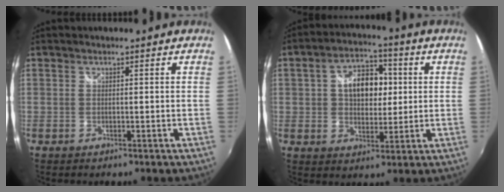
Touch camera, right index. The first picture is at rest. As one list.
[{"total": 10.5, "force": [1.6, 6.9, 7.8], "torque": [-0.135, 0.023, 0.029]}]